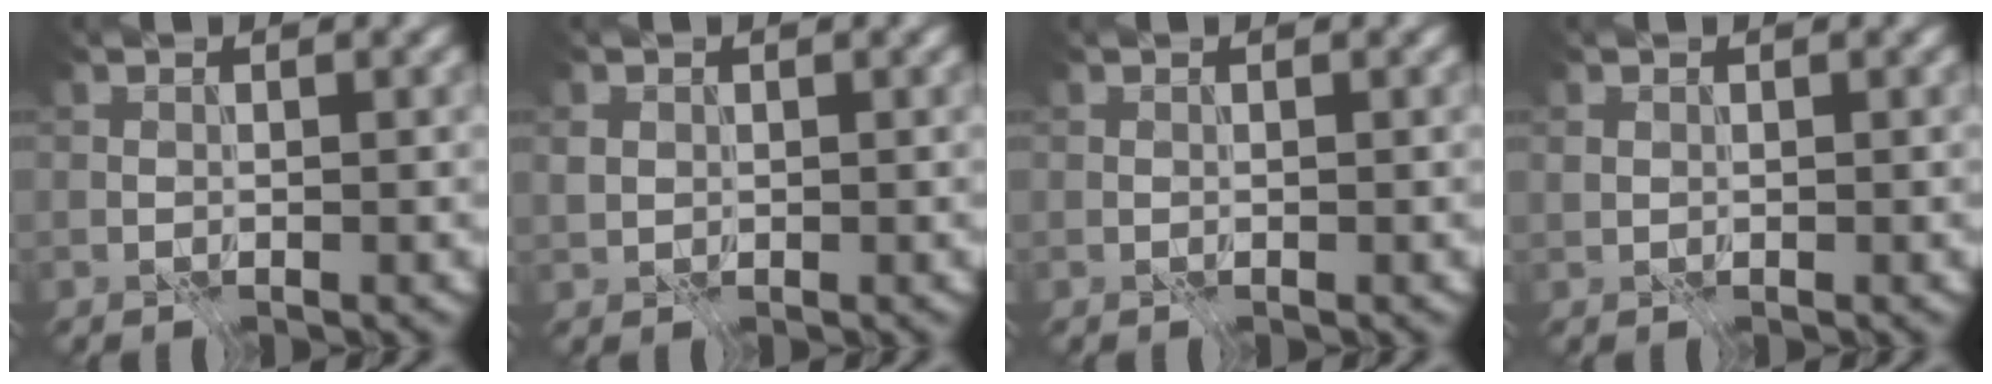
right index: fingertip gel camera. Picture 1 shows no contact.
{"total": 1.1, "force": [0.1, 1.0, 0.3], "torque": [-0.013, -0.004, 0.003]}
{"total": 0.0}
{"total": 0.5, "force": [0.1, 0.5, 0.2], "torque": [-0.008, -0.002, 0.003]}